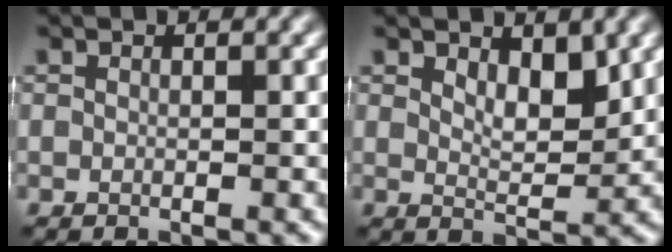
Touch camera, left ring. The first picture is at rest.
{"total": 3.3, "force": [1.7, 1.4, 2.4], "torque": [-0.041, -0.008, 0.030]}